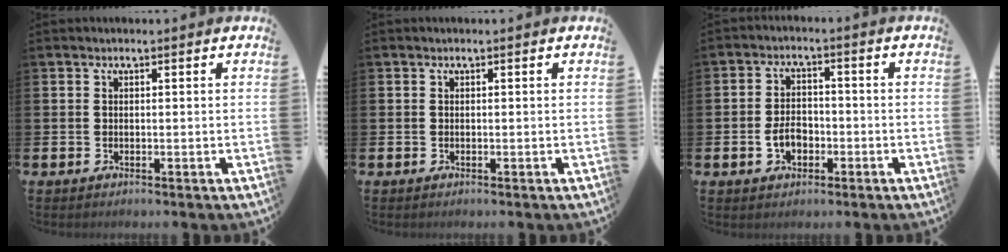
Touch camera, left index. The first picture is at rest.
{"total": 0.0}
{"total": 3.8, "force": [-1.2, 2.7, 2.4], "torque": [-0.042, 0.003, -0.025]}